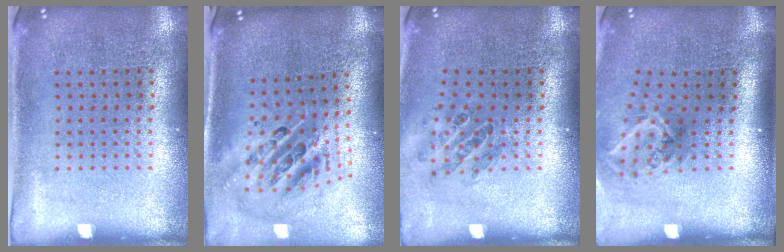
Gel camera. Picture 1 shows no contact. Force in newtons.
{"total": 2.6, "press": 1.8, "slide": 1.9}
{"total": 0.9, "press": 0.9, "slide": 0.2}
{"total": 1.9, "press": 1.2, "slide": 1.5}